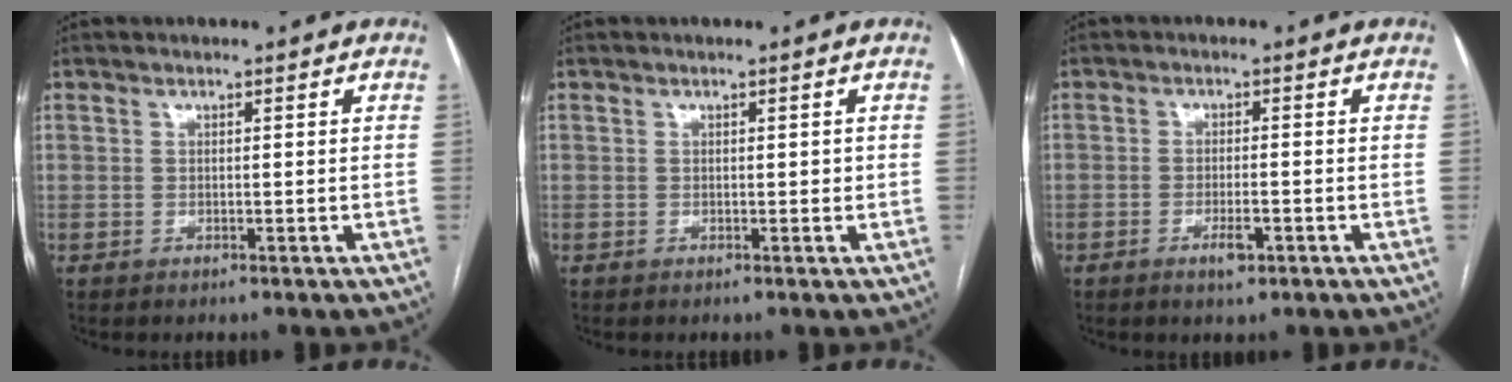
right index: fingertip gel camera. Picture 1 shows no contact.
{"total": 0.8, "force": [0.1, 0.4, 0.6], "torque": [-0.006, 0.001, 0.001]}
{"total": 2.8, "force": [-1.4, 0.7, 2.3], "torque": [-0.040, 0.001, -0.018]}